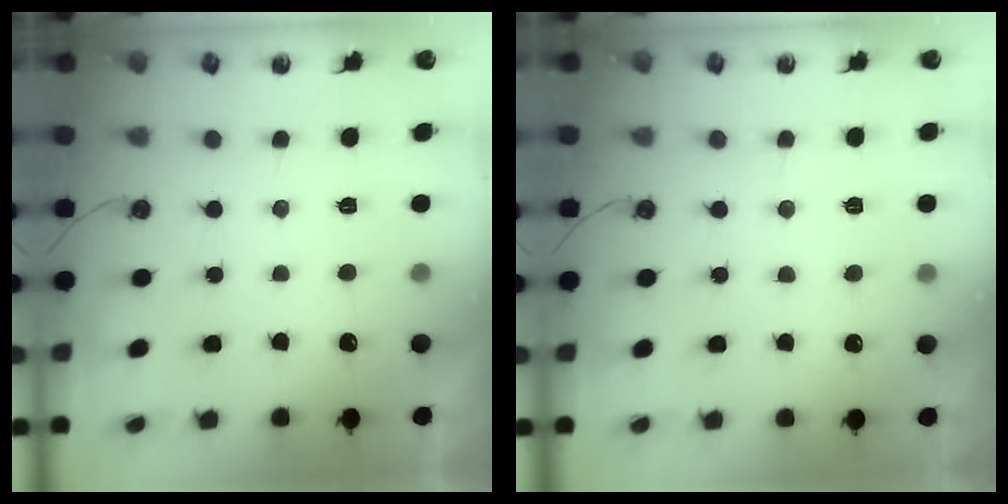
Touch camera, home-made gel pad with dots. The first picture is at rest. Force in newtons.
{"total": 5.5, "press": 5.5, "slide": 0.8}